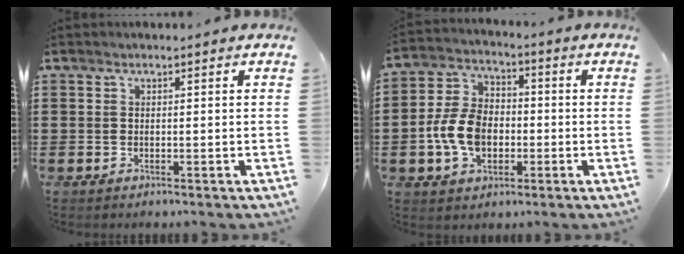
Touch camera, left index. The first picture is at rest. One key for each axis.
{"total": 8.8, "fx": -2.0, "fy": 6.1, "fz": 6.0, "tx": -0.149, "ty": 0.008, "tz": -0.042}